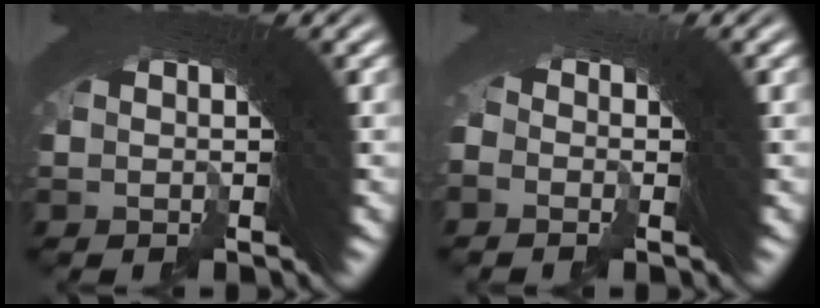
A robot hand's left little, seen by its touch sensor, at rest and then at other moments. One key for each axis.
{"total": 1.6, "fx": -1.5, "fy": 0.3, "fz": -0.5, "tx": 0.019, "ty": 0.013, "tz": -0.035}